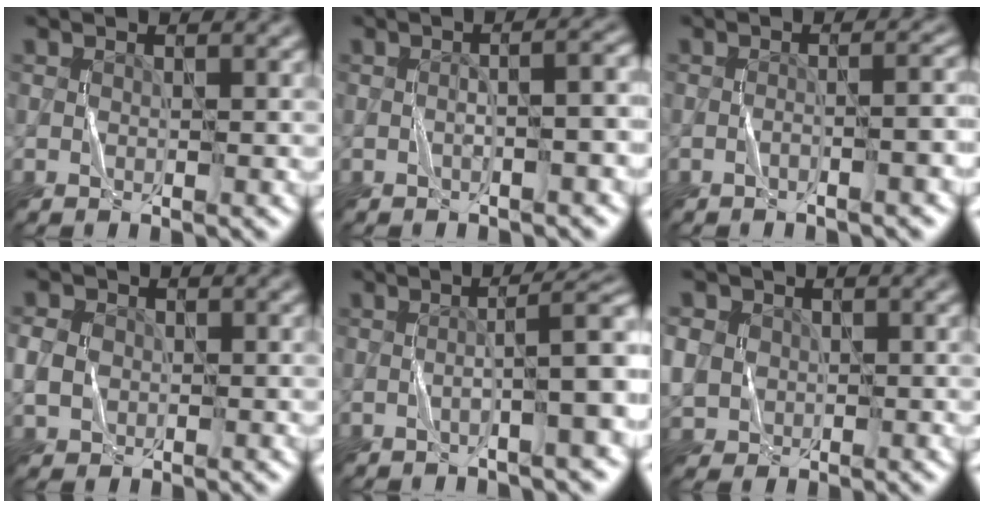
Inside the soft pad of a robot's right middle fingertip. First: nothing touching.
{"total": 3.6, "force": [-1.2, 1.0, 3.3], "torque": [-0.034, 0.016, -0.022]}
{"total": 3.3, "force": [-1.8, 0.7, 2.6], "torque": [-0.025, 0.019, -0.032]}
{"total": 2.7, "force": [0.0, 2.3, 1.3], "torque": [-0.033, 0.001, -0.001]}
{"total": 5.6, "force": [-1.0, 0.8, 5.5], "torque": [-0.070, 0.019, -0.023]}
{"total": 4.6, "force": [0.3, 4.1, 2.0], "torque": [-0.063, 0.014, 0.000]}